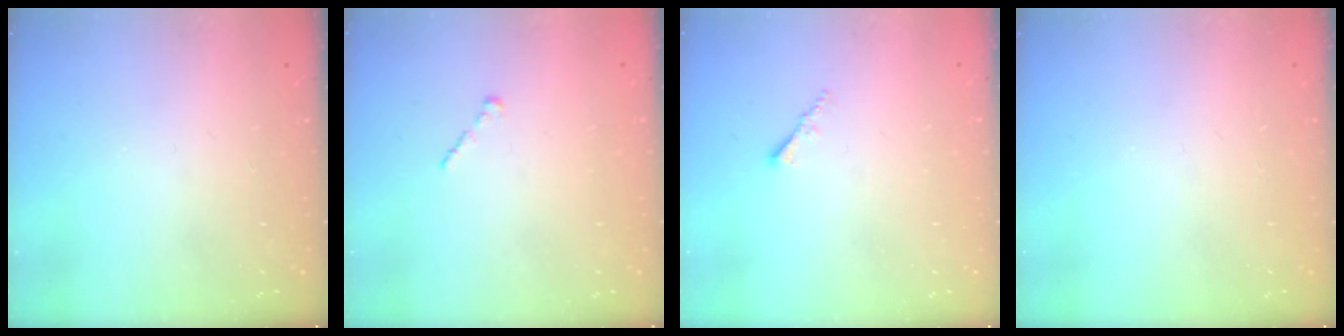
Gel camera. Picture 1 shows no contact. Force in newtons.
{"total": 0.0}
{"total": 1.2, "press": 1.1, "slide": 0.4}
{"total": 0.0}